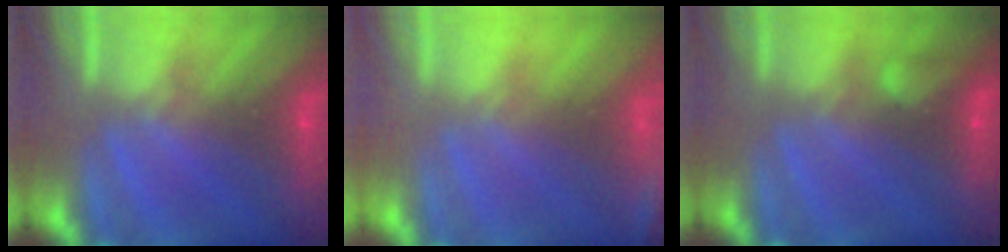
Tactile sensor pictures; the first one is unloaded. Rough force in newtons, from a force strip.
{"total": 2.3}
{"total": 2.1}